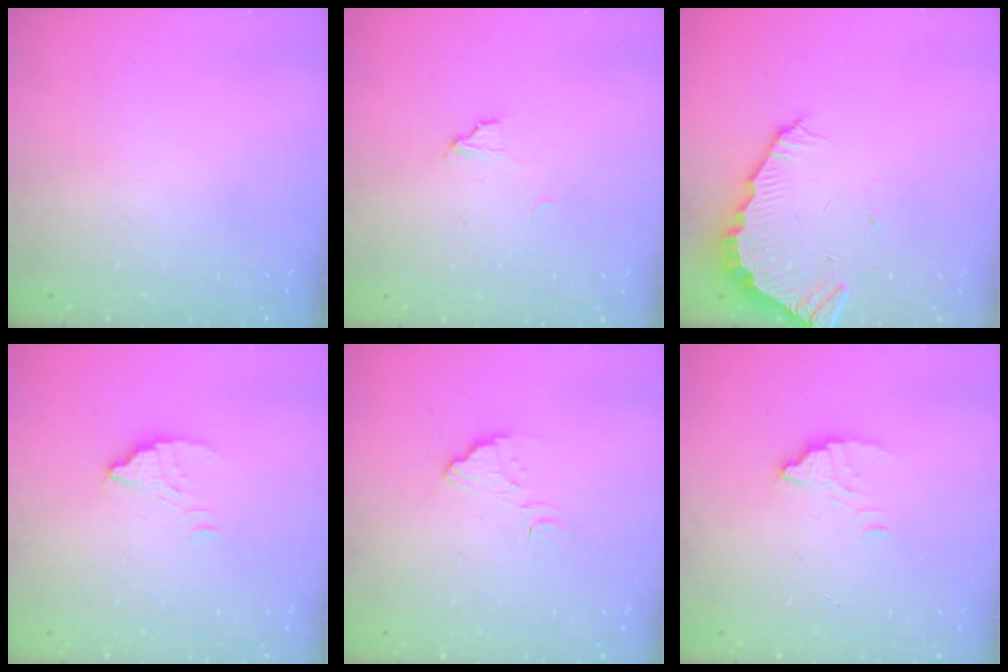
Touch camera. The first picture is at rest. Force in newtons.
{"total": 3.5, "press": 3.5, "slide": 0.3}
{"total": 3.9, "press": 3.9, "slide": 0.2}
{"total": 2.8, "press": 2.8, "slide": 0.2}
{"total": 5.9, "press": 5.9, "slide": 0.4}
{"total": 2.7, "press": 2.7, "slide": 0.1}